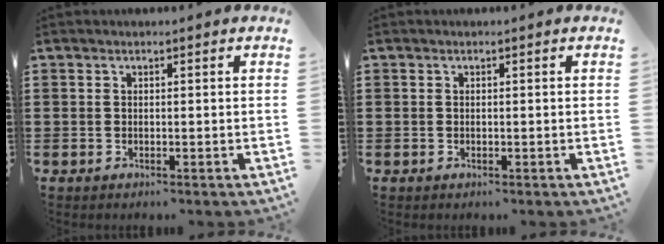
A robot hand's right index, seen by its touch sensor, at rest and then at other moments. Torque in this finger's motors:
{"motor_torque": [-0.44, 1.70, 0.00, -0.01]}